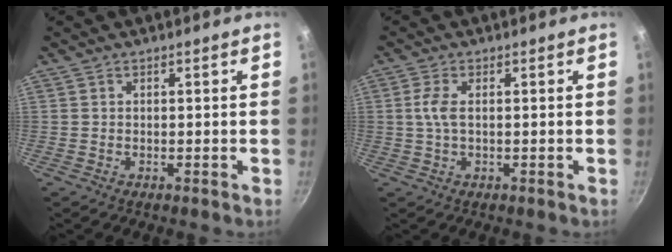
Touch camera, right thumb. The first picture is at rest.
{"total": 3.3, "force": [0.3, 1.3, 3.0], "torque": [-0.075, 0.005, 0.003]}